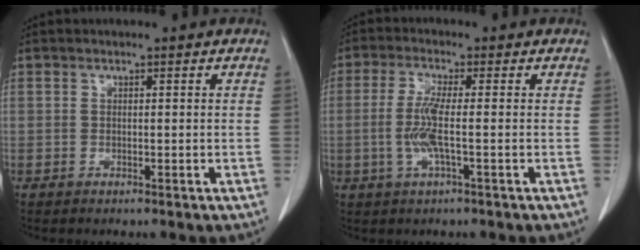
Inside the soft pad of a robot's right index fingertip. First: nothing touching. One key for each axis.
{"total": 5.2, "fx": -0.9, "fy": 0.1, "fz": 5.2, "tx": -0.116, "ty": -0.006, "tz": -0.019}